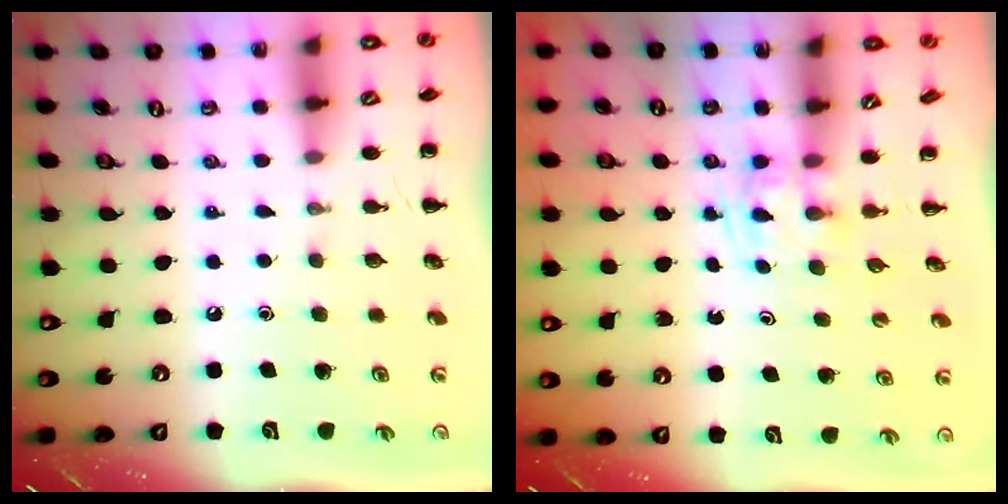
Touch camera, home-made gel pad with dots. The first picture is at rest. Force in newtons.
{"total": 1.5, "press": 1.4, "slide": 0.7}